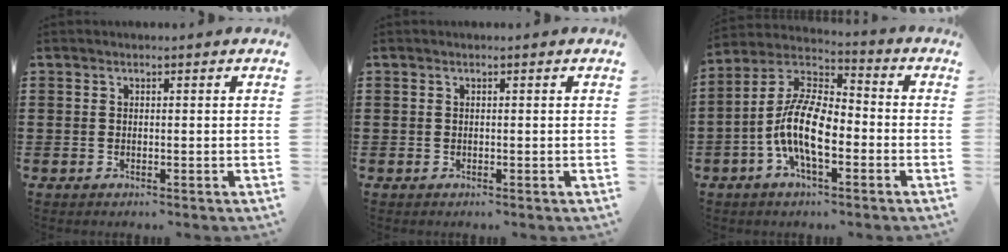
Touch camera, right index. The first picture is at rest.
{"total": 0.0}
{"total": 12.0, "force": [-3.6, 5.0, 10.3], "torque": [-0.242, -0.005, -0.074]}